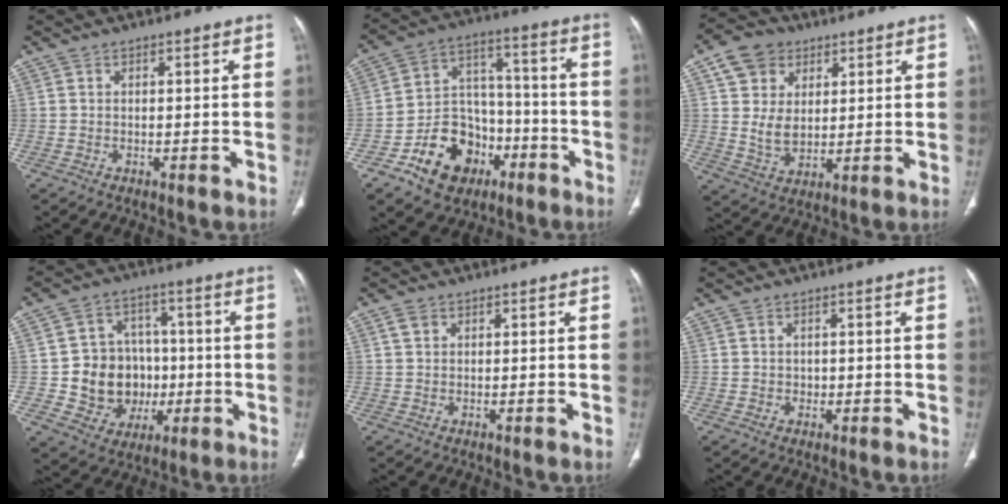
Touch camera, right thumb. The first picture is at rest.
{"total": 16.0, "force": [-7.8, 12.0, 7.1], "torque": [-0.066, 0.077, -0.122]}
{"total": 10.8, "force": [4.3, 8.5, 5.3], "torque": [-0.067, -0.021, 0.082]}
{"total": 13.5, "force": [-1.5, 12.2, 5.6], "torque": [-0.030, 0.025, -0.009]}
{"total": 2.1, "force": [1.0, 1.4, 1.1], "torque": [-0.019, 0.002, 0.021]}
{"total": 1.3, "force": [0.1, 1.2, 0.4], "torque": [-0.002, 0.001, 0.003]}